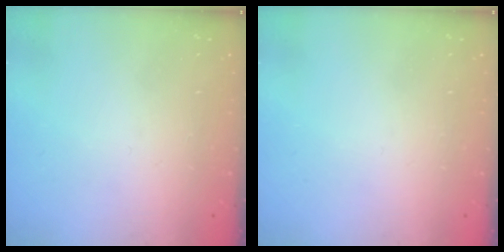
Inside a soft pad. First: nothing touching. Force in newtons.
{"total": 0.0}